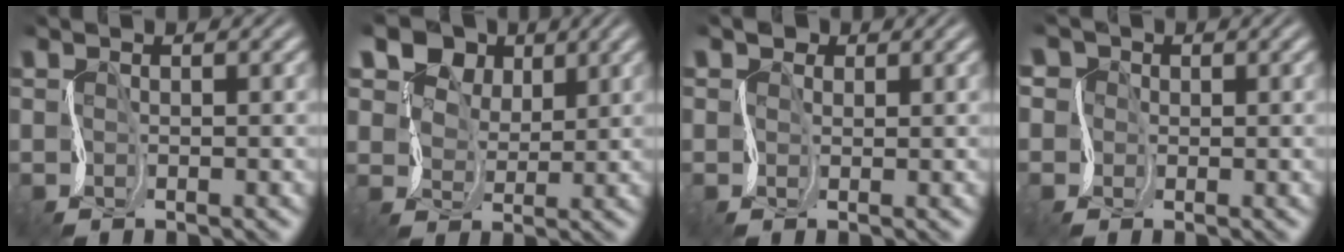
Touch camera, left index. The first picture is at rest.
{"total": 10.3, "force": [7.7, 6.0, 3.3], "torque": [-0.084, 0.031, 0.105]}
{"total": 2.2, "force": [1.5, 1.5, 0.6], "torque": [0.000, 0.016, 0.000]}
{"total": 3.4, "force": [-0.4, 3.1, 1.4], "torque": [-0.026, 0.008, -0.026]}